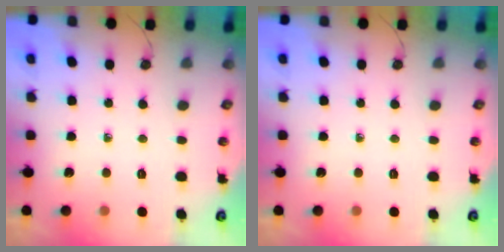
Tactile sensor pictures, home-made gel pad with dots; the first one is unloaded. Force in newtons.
{"total": 0.0}